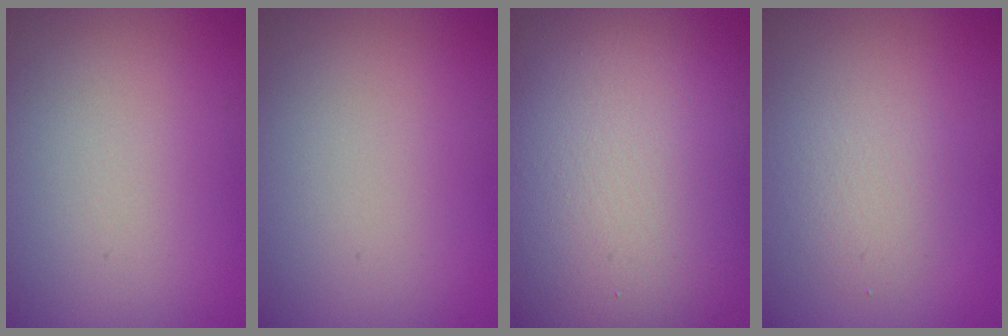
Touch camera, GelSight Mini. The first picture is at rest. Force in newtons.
{"total": 0.0}
{"total": 17.2, "press": 17.2, "slide": 0.5}
{"total": 2.2, "press": 2.2, "slide": 0.1}